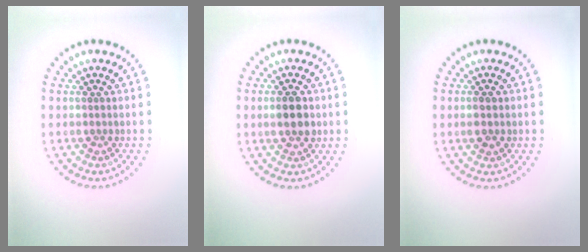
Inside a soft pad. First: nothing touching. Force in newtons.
{"total": 2.8, "press": 2.8, "slide": 0.2}
{"total": 1.2, "press": 1.1, "slide": 0.1}